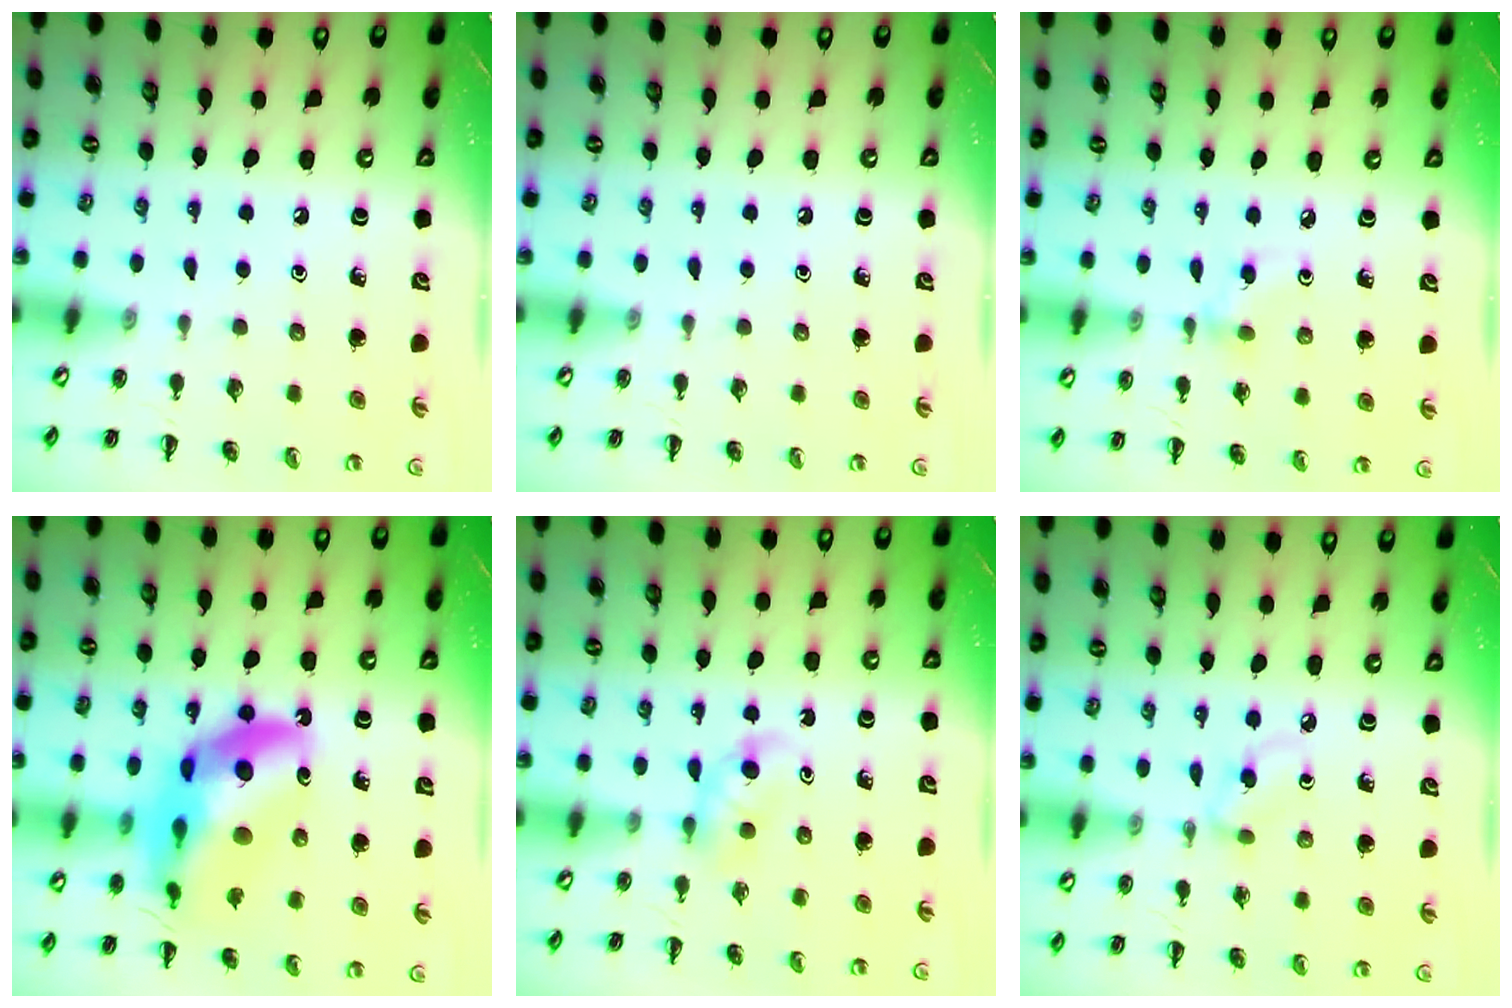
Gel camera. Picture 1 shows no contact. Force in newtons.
{"total": 0.0}
{"total": 2.8, "press": 2.6, "slide": 1.0}
{"total": 20.6, "press": 20.0, "slide": 5.0}
{"total": 3.8, "press": 3.4, "slide": 1.7}
{"total": 3.5, "press": 3.4, "slide": 1.0}